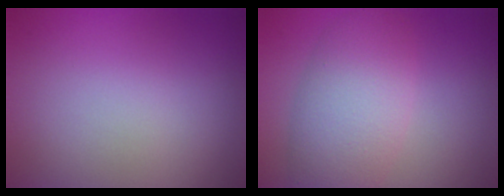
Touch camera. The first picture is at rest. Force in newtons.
{"total": 5.6, "press": 5.6, "slide": 0.3}